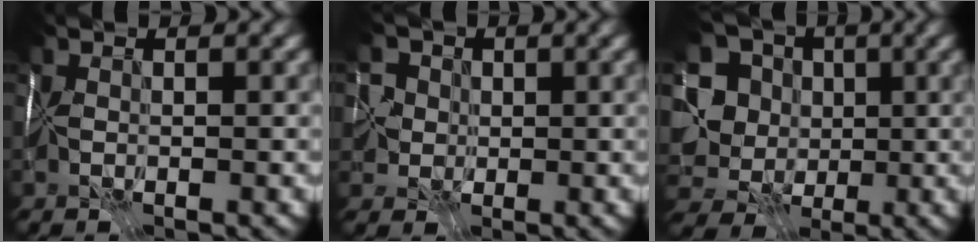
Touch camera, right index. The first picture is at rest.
{"total": 3.4, "force": [0.3, 3.2, 1.0], "torque": [-0.005, 0.011, -0.010]}
{"total": 10.1, "force": [0.2, 9.1, 4.5], "torque": [-0.104, 0.008, -0.005]}